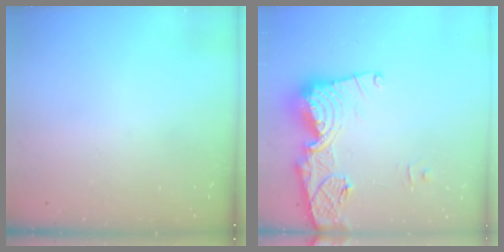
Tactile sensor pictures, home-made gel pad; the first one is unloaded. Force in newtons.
{"total": 17.9, "press": 17.8, "slide": 1.7}